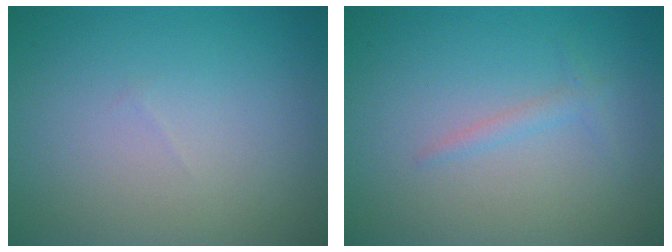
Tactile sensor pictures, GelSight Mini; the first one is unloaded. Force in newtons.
{"total": 1.0, "press": 1.0, "slide": 0.1}